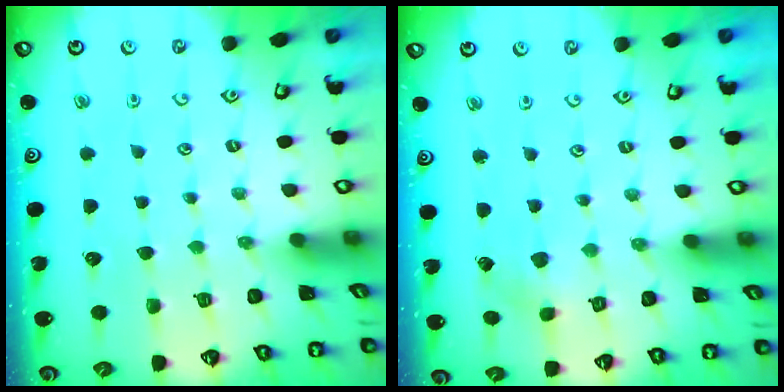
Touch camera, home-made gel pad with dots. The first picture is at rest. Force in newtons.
{"total": 2.3, "press": 2.3, "slide": 0.6}